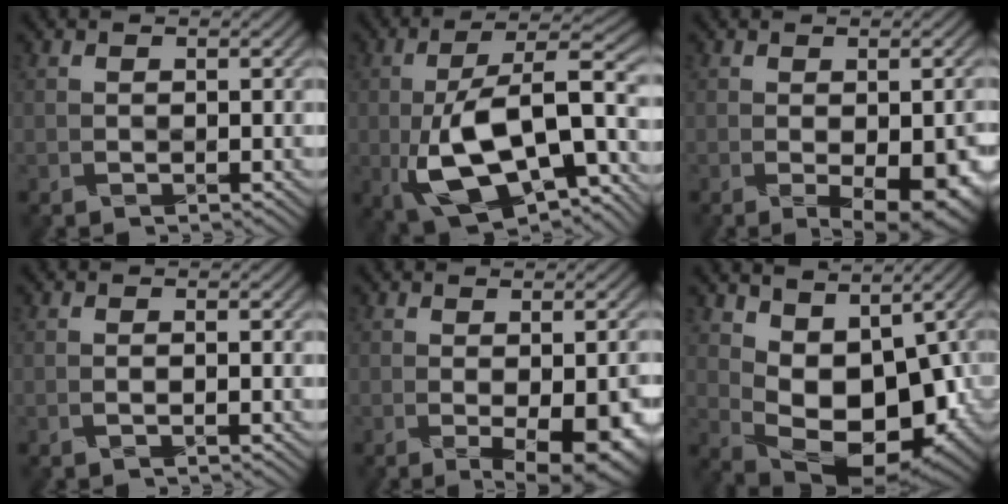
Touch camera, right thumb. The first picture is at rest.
{"total": 15.5, "force": [-4.1, 6.5, 13.4], "torque": [-0.231, 0.012, -0.076]}
{"total": 7.5, "force": [-2.5, 2.9, 6.4], "torque": [-0.082, -0.012, -0.019]}
{"total": 0.7, "force": [-0.5, -0.2, 0.4], "torque": [-0.005, 0.004, -0.015]}
{"total": 7.7, "force": [-2.5, 2.3, 6.9], "torque": [-0.087, -0.005, -0.024]}
{"total": 10.0, "force": [1.7, 6.0, 7.8], "torque": [-0.139, -0.016, 0.038]}